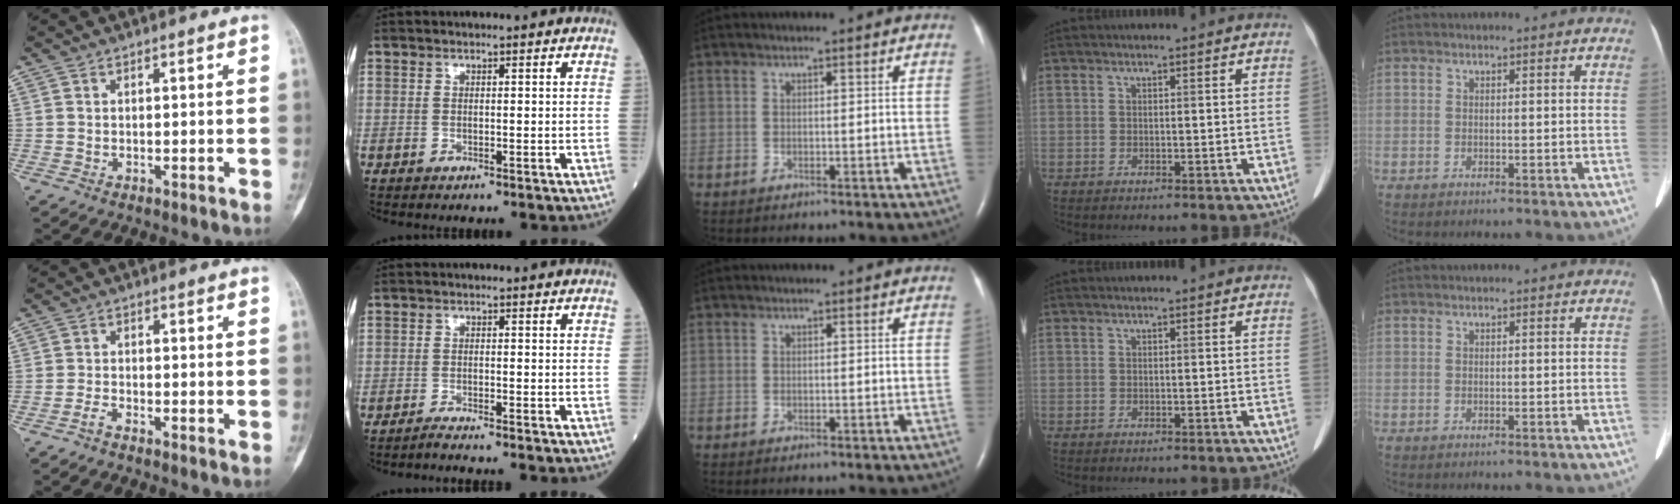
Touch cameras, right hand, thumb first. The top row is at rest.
{"thumb": {"total": 1.8, "force": [-1.5, 0.4, 0.9], "torque": [-0.023, 0.005, -0.033]}, "index": {"total": 2.3, "force": [-2.1, -0.5, 0.8], "torque": [-0.013, 0.000, -0.031]}}